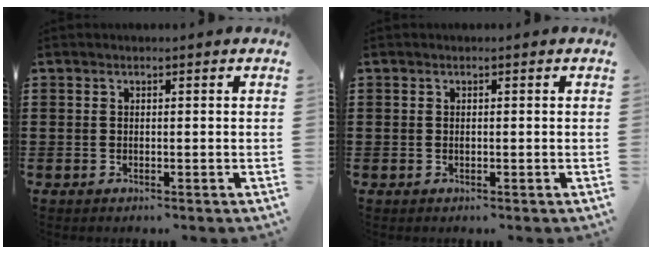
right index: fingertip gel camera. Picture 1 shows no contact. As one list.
[{"total": 0.0}]